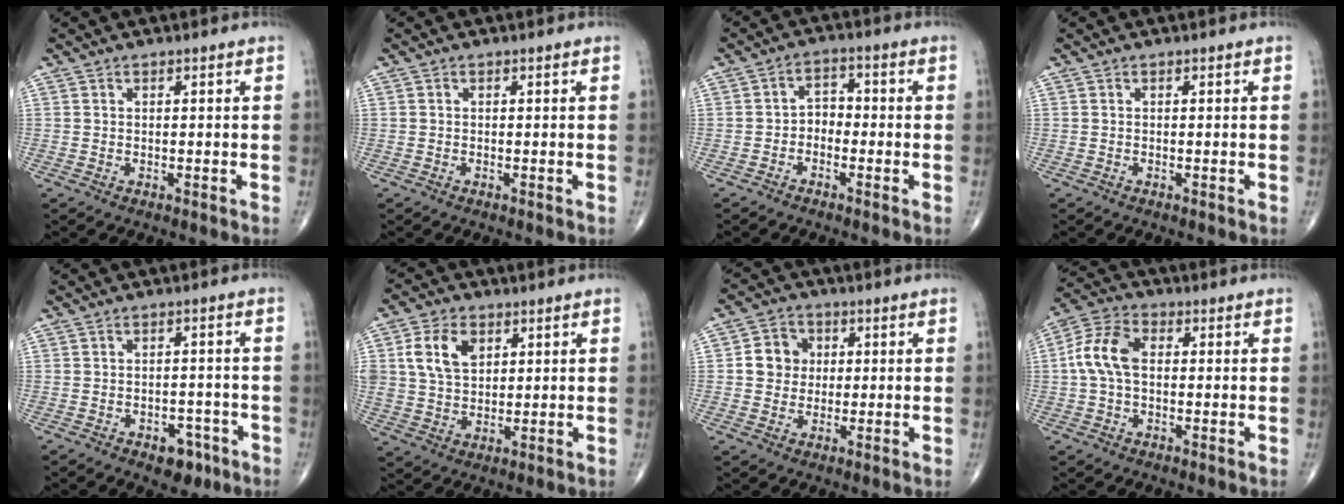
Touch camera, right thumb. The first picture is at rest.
{"total": 0.0}
{"total": 3.7, "force": [-1.3, 2.7, 2.1], "torque": [-0.014, 0.023, -0.034]}
{"total": 0.0}
{"total": 5.3, "force": [-2.9, 3.3, 2.9], "torque": [-0.016, 0.021, -0.035]}
{"total": 9.2, "force": [3.1, 6.4, 5.9], "torque": [-0.099, -0.005, 0.061]}
{"total": 6.5, "force": [0.7, 5.9, 2.6], "torque": [-0.015, 0.006, 0.004]}
{"total": 8.9, "force": [0.5, 5.6, 6.8], "torque": [-0.144, 0.028, 0.002]}